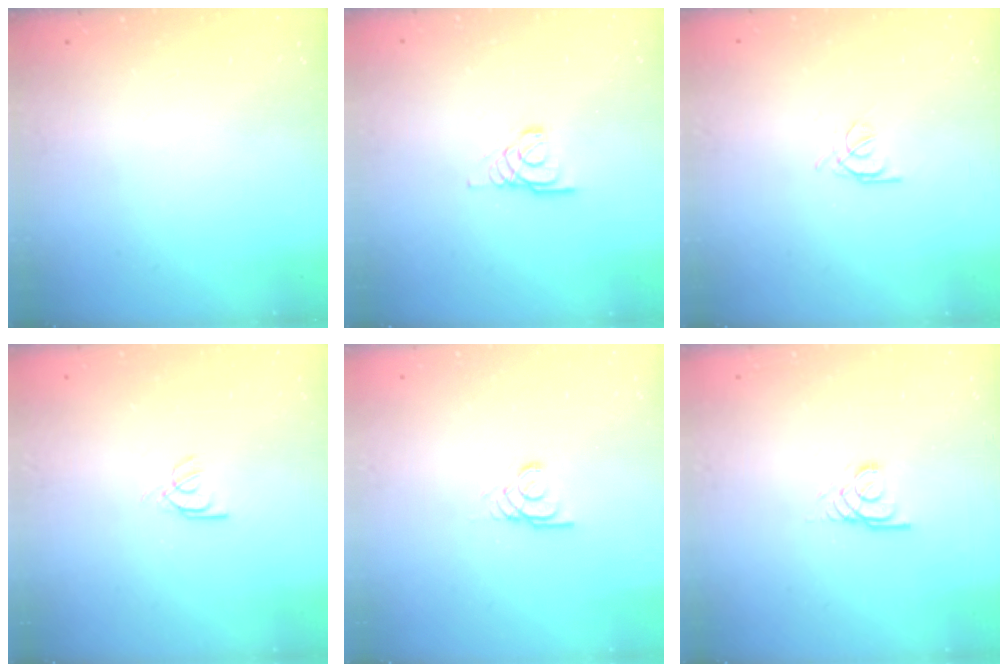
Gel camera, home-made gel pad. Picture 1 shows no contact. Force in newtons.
{"total": 3.0, "press": 3.0, "slide": 0.1}
{"total": 1.2, "press": 1.1, "slide": 0.4}
{"total": 2.9, "press": 2.9, "slide": 0.3}
{"total": 2.4, "press": 2.4, "slide": 0.4}
{"total": 2.2, "press": 2.2, "slide": 0.2}